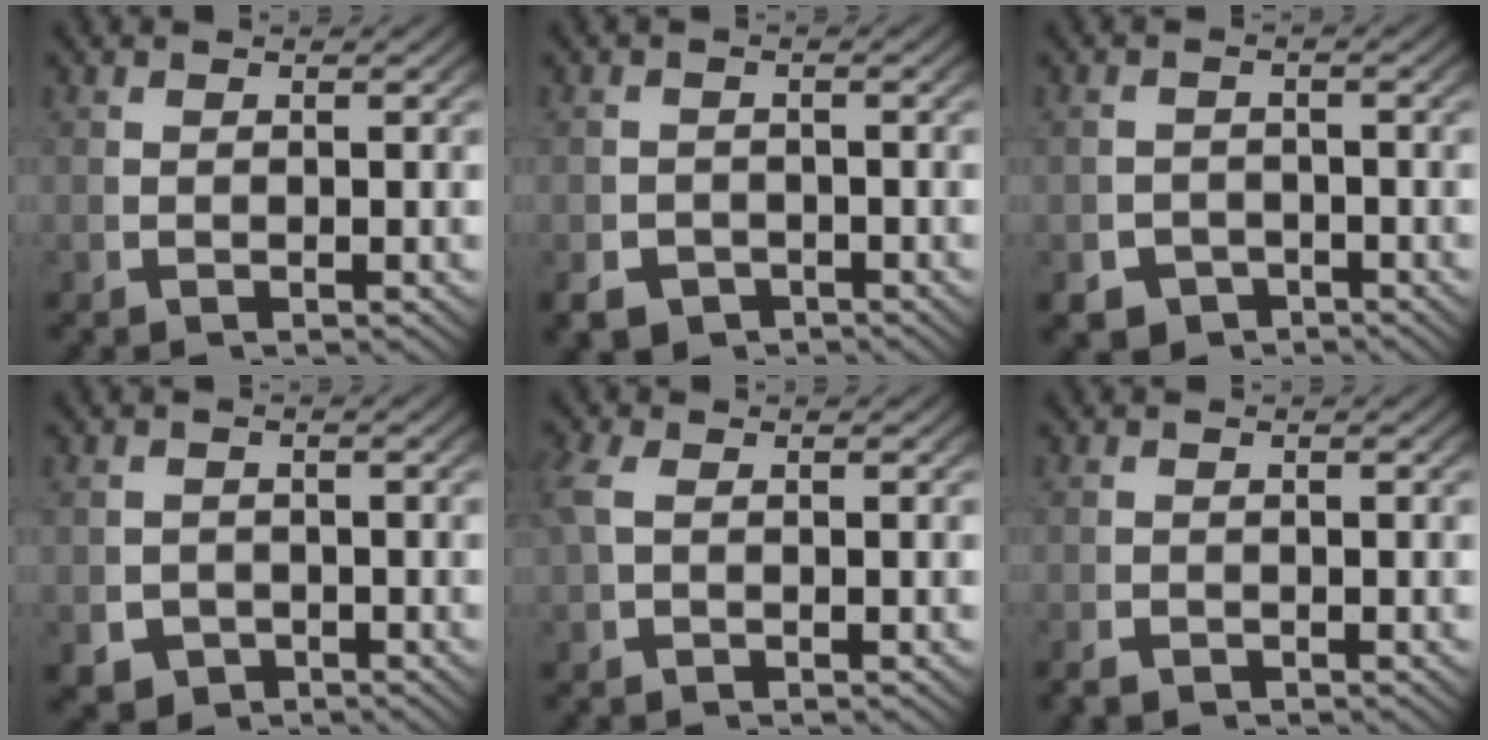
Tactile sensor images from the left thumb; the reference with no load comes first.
{"total": 4.5, "force": [-3.3, 2.8, 1.1], "torque": [-0.019, -0.027, -0.048]}
{"total": 5.1, "force": [-3.8, 3.2, 1.1], "torque": [-0.012, -0.027, -0.059]}
{"total": 4.5, "force": [-2.4, 3.5, 1.4], "torque": [-0.031, -0.032, -0.029]}
{"total": 1.3, "force": [0.2, 0.7, 1.1], "torque": [-0.037, 0.001, 0.009]}
{"total": 0.9, "force": [-0.9, 0.4, 0.1], "torque": [-0.006, -0.011, -0.013]}